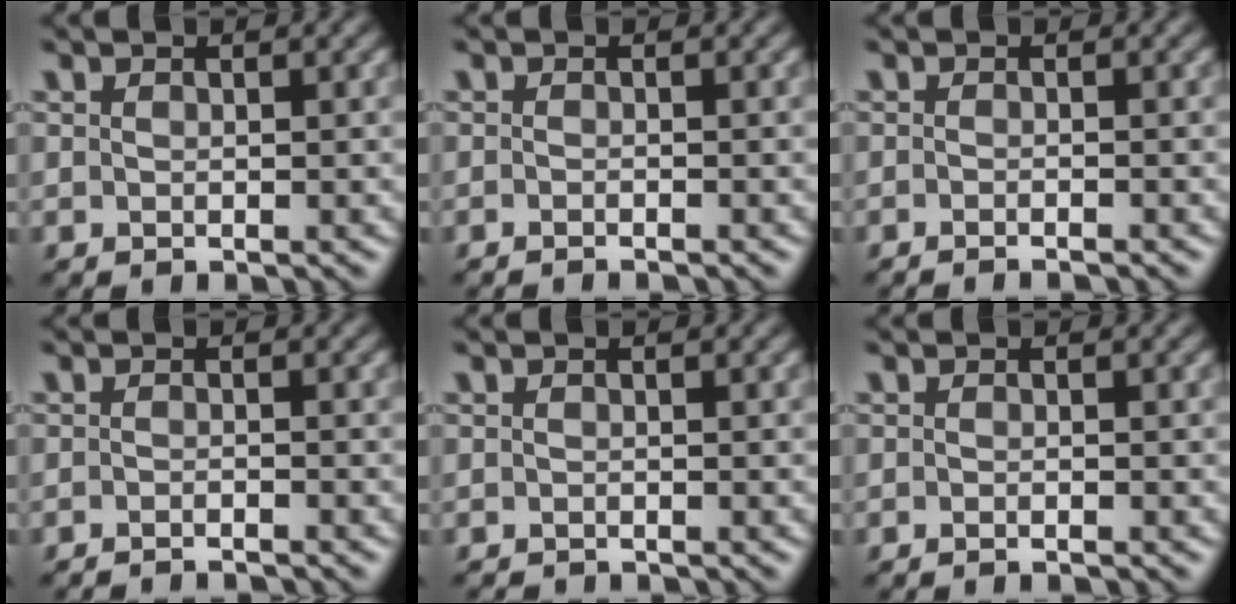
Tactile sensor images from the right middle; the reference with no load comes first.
{"total": 1.2, "force": [-0.8, 0.3, 0.7], "torque": [-0.005, -0.004, -0.019]}
{"total": 1.6, "force": [-1.1, 0.4, 1.1], "torque": [-0.006, -0.001, -0.022]}
{"total": 2.3, "force": [-2.0, 0.4, 1.0], "torque": [-0.006, 0.000, -0.034]}
{"total": 1.8, "force": [-1.8, 0.3, 0.4], "torque": [0.000, -0.010, -0.028]}
{"total": 1.2, "force": [-0.8, 0.3, 0.8], "torque": [-0.004, -0.003, -0.018]}